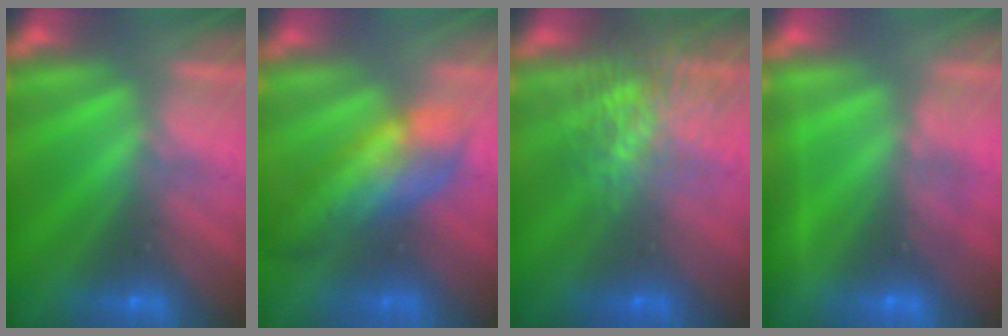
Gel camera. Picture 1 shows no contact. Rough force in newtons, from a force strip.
{"total": 7.6}
{"total": 5.8}
{"total": 2.2}